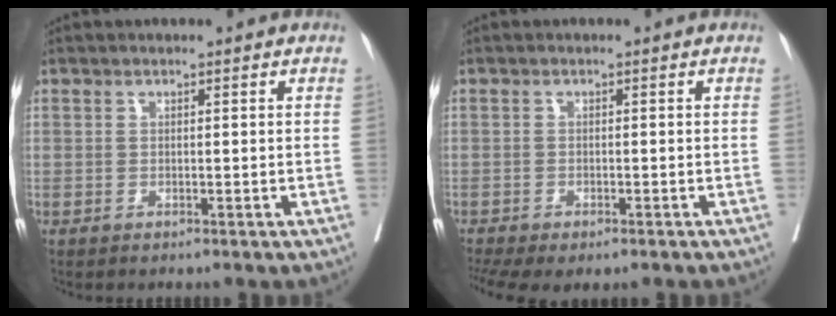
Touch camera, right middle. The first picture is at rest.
{"total": 7.5, "force": [-5.3, 3.1, 4.4], "torque": [-0.086, -0.006, -0.080]}